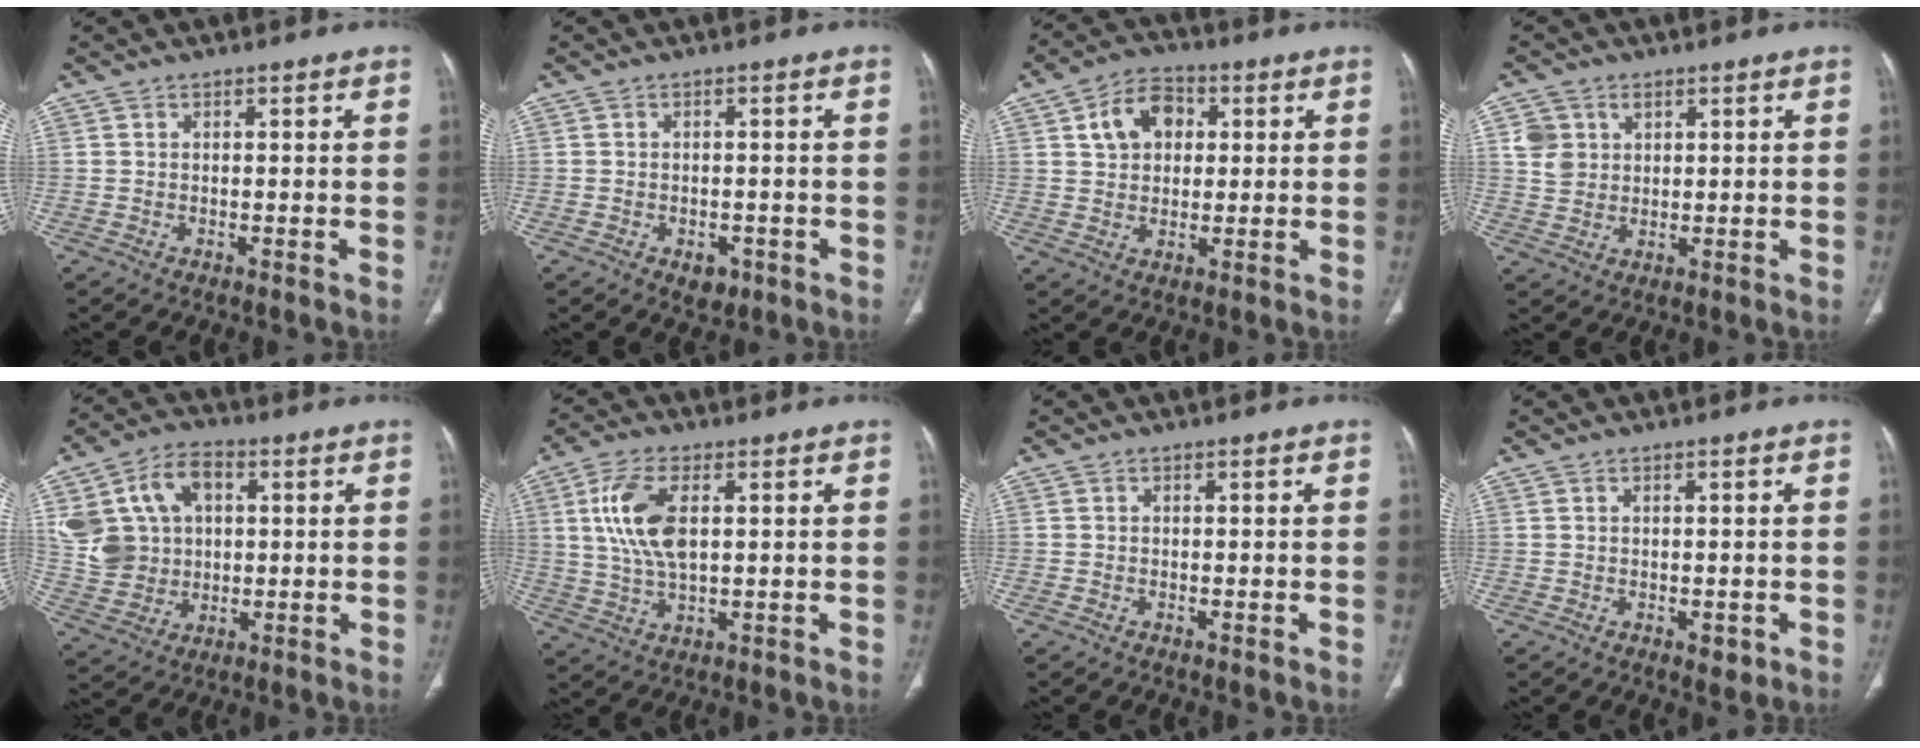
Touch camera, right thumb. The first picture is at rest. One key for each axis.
{"total": 3.1, "fx": -1.5, "fy": 2.0, "fz": 1.7, "tx": -0.010, "ty": 0.003, "tz": -0.013}
{"total": 8.8, "fx": 2.5, "fy": 6.4, "fz": 5.5, "tx": -0.070, "ty": 0.006, "tz": 0.038}
{"total": 5.1, "fx": 1.9, "fy": 4.3, "fz": 1.8, "tx": -0.016, "ty": -0.009, "tz": 0.039}
{"total": 15.2, "fx": 3.3, "fy": 12.0, "fz": 8.8, "tx": -0.147, "ty": 0.013, "tz": 0.068}
{"total": 11.0, "fx": 2.5, "fy": 5.4, "fz": 9.2, "tx": -0.193, "ty": -0.001, "tz": 0.050}
{"total": 0.0}
{"total": 2.1, "fx": -0.7, "fy": 1.2, "fz": 1.6, "tx": -0.015, "ty": -0.002, "tz": -0.004}